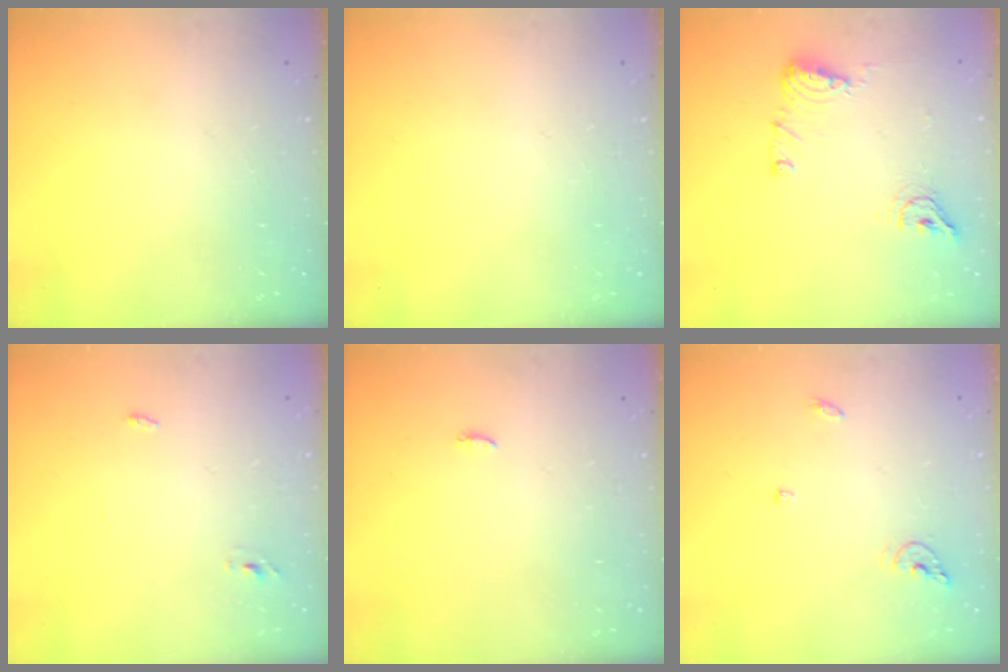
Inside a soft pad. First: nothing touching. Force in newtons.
{"total": 0.0}
{"total": 8.9, "press": 8.7, "slide": 1.7}
{"total": 2.7, "press": 2.6, "slide": 0.8}
{"total": 5.6, "press": 3.4, "slide": 4.4}
{"total": 6.1, "press": 6.1, "slide": 0.6}